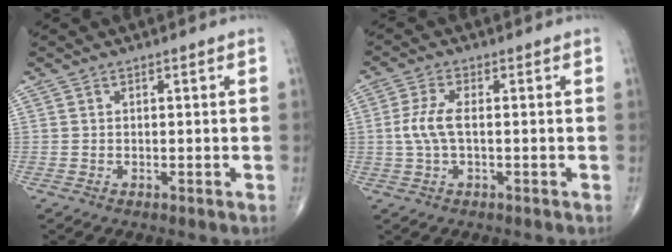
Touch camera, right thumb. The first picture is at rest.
{"total": 4.9, "force": [-0.1, 2.0, 4.5], "torque": [-0.117, 0.006, -0.007]}